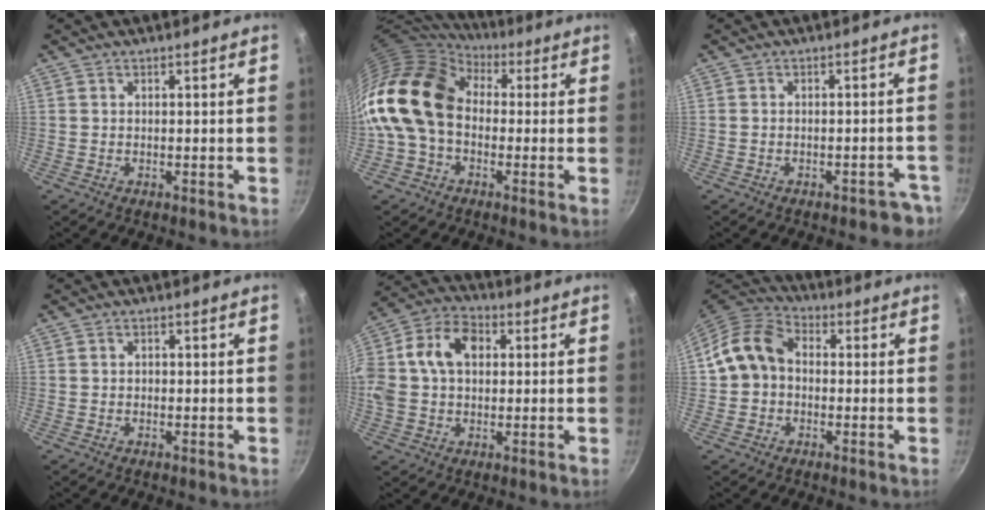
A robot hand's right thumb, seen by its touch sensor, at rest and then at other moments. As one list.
[{"total": 17.3, "force": [1.0, 12.7, 11.7], "torque": [-0.208, 0.035, 0.000]}, {"total": 4.6, "force": [-3.3, 2.4, 2.1], "torque": [0.007, 0.048, -0.019]}, {"total": 0.6, "force": [-0.1, 0.6, 0.2], "torque": [-0.001, 0.003, -0.001]}, {"total": 15.4, "force": [2.5, 11.0, 10.4], "torque": [-0.191, 0.031, 0.028]}, {"total": 10.2, "force": [0.2, 8.0, 6.3], "torque": [-0.097, 0.030, -0.013]}]